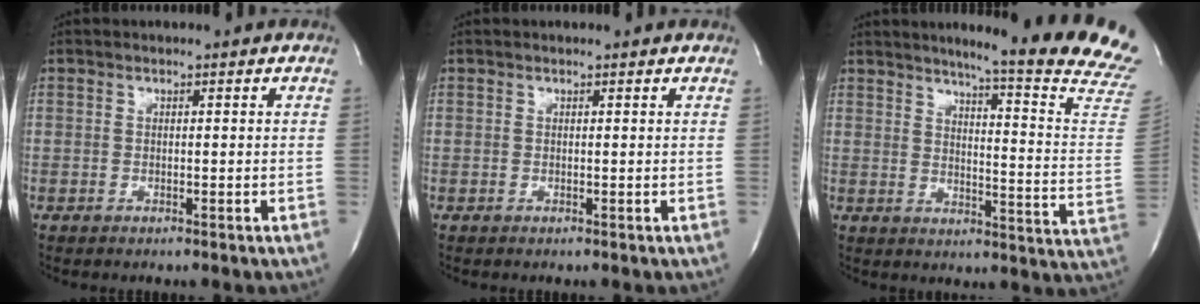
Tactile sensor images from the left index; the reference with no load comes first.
{"total": 0.9, "force": [0.9, 0.1, 0.1], "torque": [-0.009, 0.004, 0.008]}
{"total": 22.2, "force": [19.2, -0.8, 11.1], "torque": [-0.148, -0.114, 0.219]}